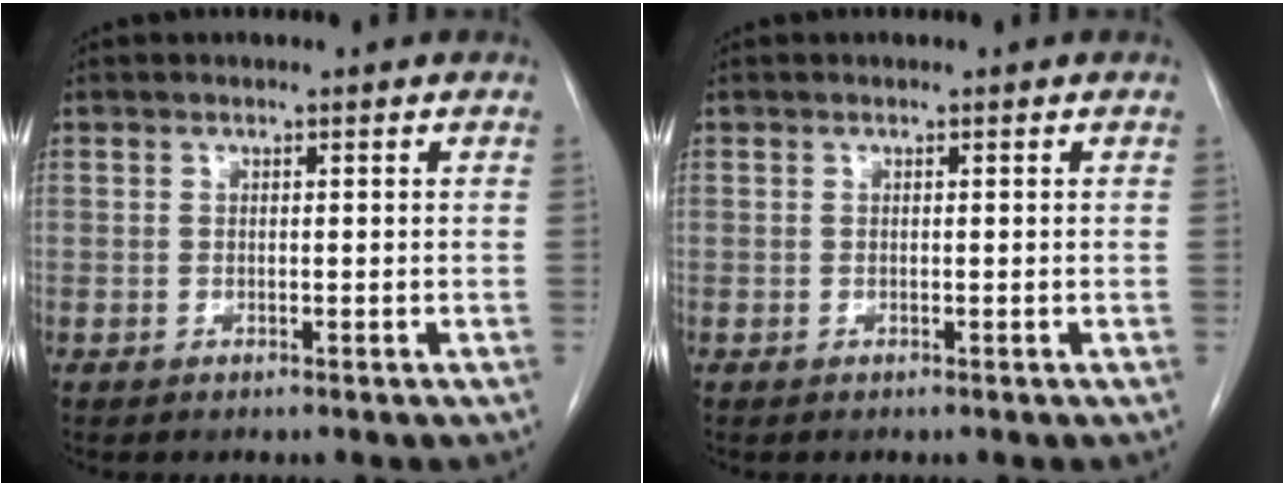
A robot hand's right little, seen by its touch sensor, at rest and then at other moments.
{"total": 0.0}